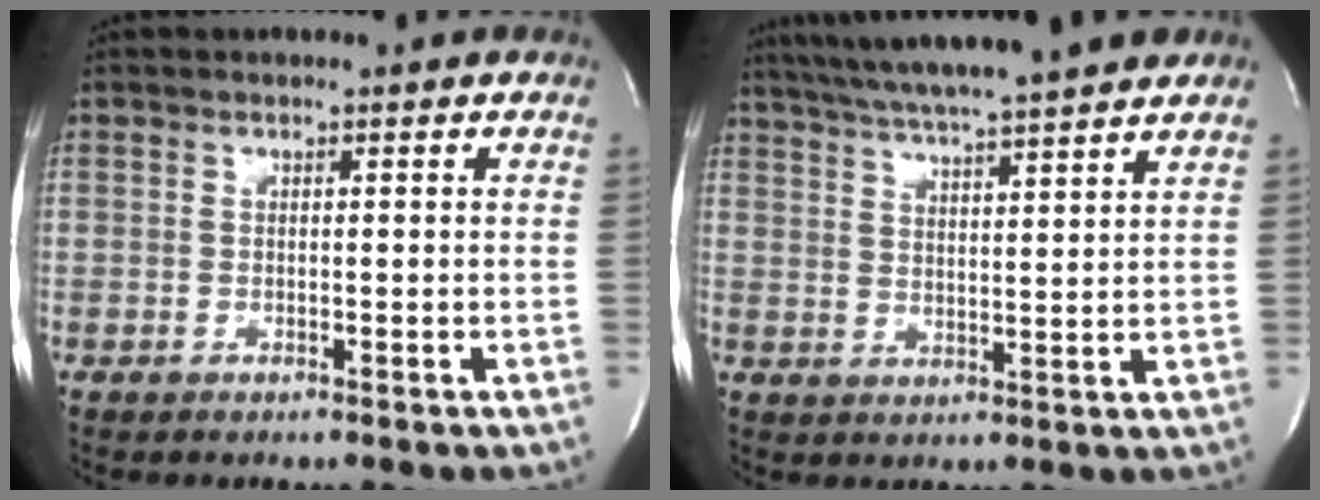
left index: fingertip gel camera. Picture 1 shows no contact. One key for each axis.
{"total": 16.7, "fx": 14.6, "fy": 0.2, "fz": 8.1, "tx": -0.143, "ty": 0.022, "tz": 0.213}